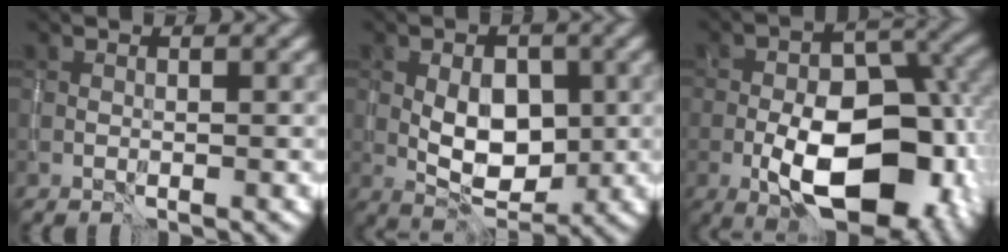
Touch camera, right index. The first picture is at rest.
{"total": 5.4, "force": [-0.1, 3.4, 4.2], "torque": [-0.069, -0.001, -0.003]}
{"total": 13.2, "force": [-4.5, 6.9, 10.3], "torque": [-0.149, -0.010, -0.073]}